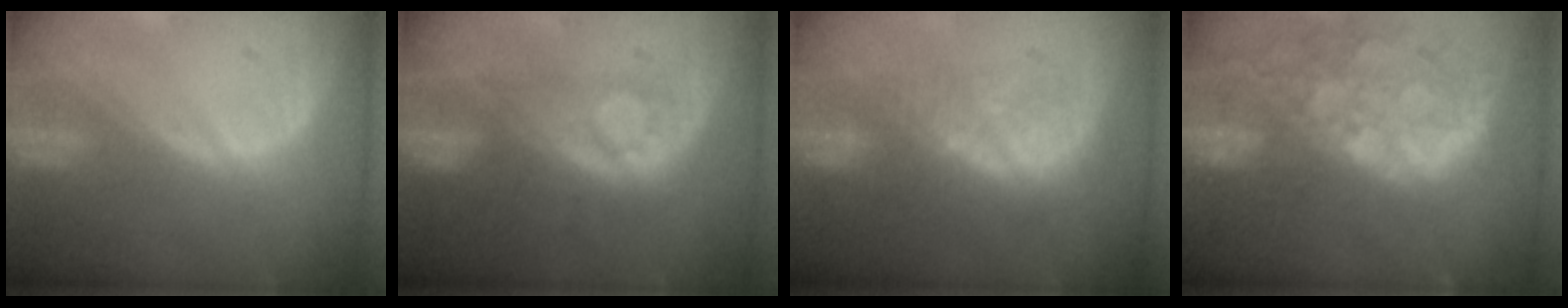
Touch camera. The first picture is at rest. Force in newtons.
{"total": 8.3, "press": 7.3, "slide": 3.8}
{"total": 8.6, "press": 7.5, "slide": 4.3}
{"total": 13.5, "press": 11.0, "slide": 7.8}